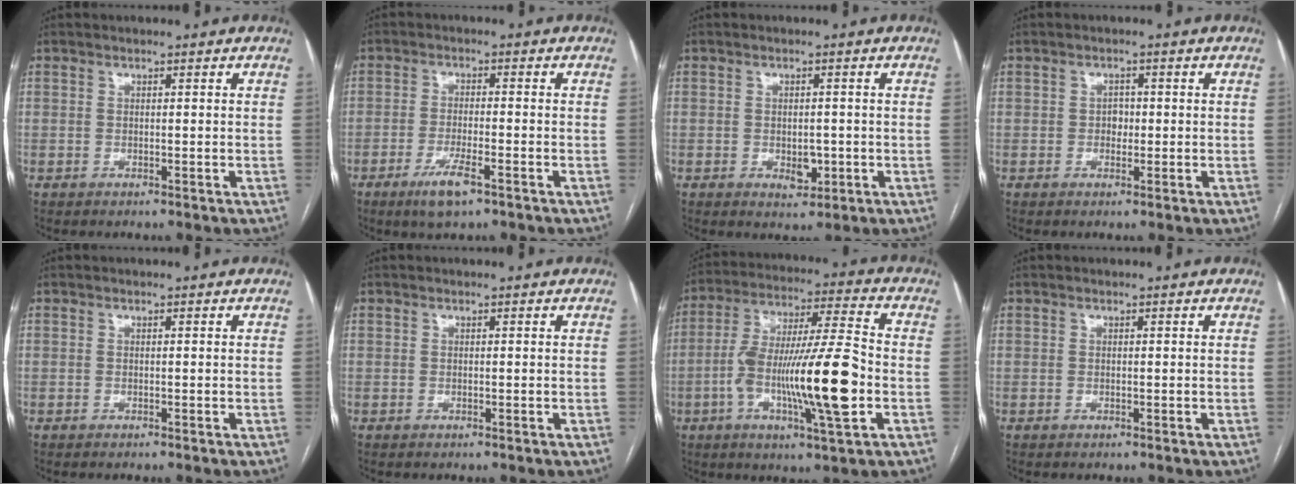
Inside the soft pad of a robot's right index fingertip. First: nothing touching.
{"total": 5.5, "force": [-3.3, 0.8, 4.3], "torque": [-0.088, -0.009, -0.058]}
{"total": 3.0, "force": [-0.8, 1.8, 2.2], "torque": [-0.029, 0.000, -0.003]}
{"total": 1.6, "force": [-0.2, 1.3, 1.0], "torque": [-0.011, 0.005, -0.003]}
{"total": 0.0}
{"total": 0.0}
{"total": 17.9, "force": [-4.2, 1.6, 17.3], "torque": [-0.313, 0.000, -0.071]}
{"total": 0.0}